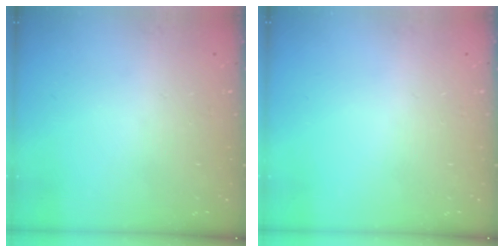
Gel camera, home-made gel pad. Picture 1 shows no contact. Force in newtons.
{"total": 0.0}